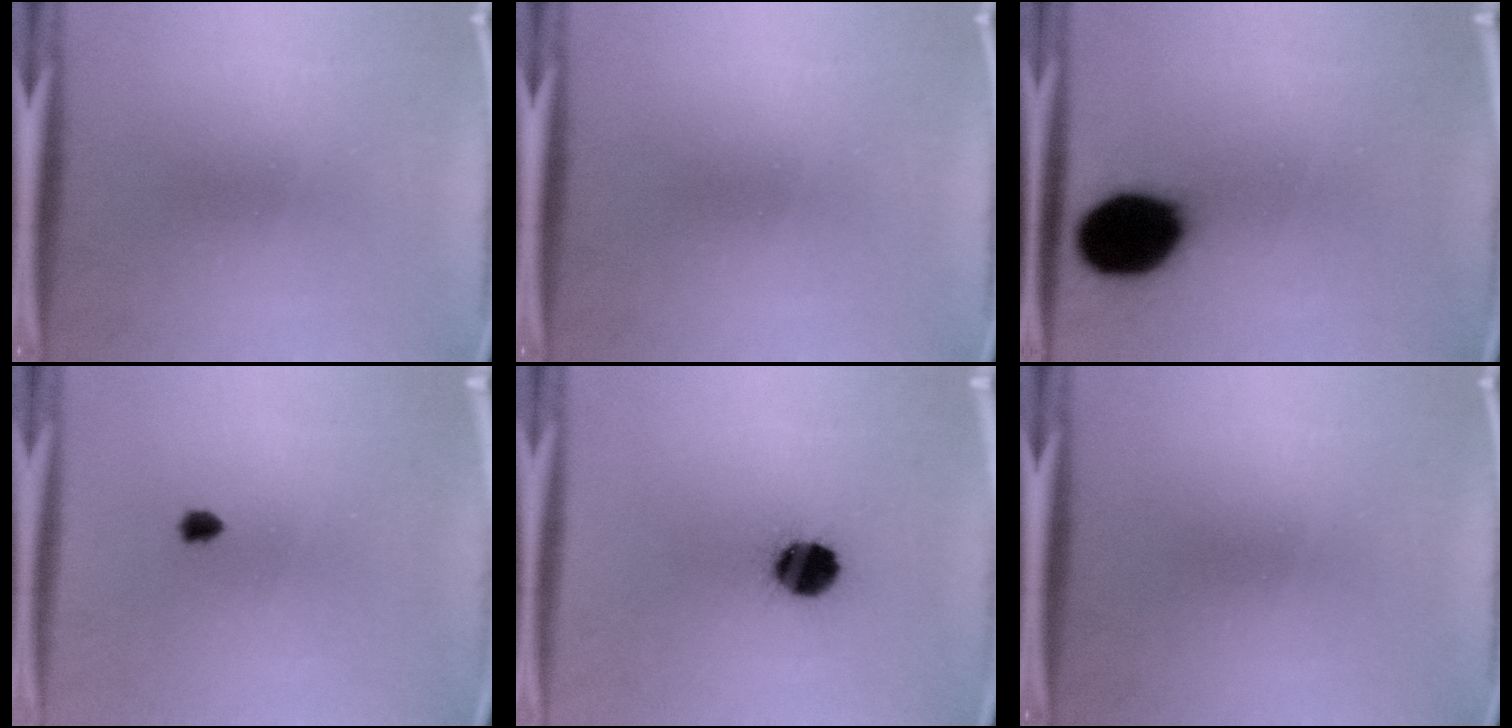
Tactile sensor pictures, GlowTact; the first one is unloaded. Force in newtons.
{"total": 0.0}
{"total": 18.3}
{"total": 1.1}
{"total": 11.2}
{"total": 0.0}